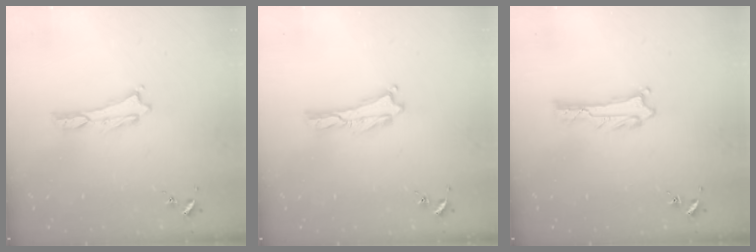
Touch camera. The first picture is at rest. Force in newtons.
{"total": 0.0}
{"total": 1.0, "press": 1.0, "slide": 0.1}